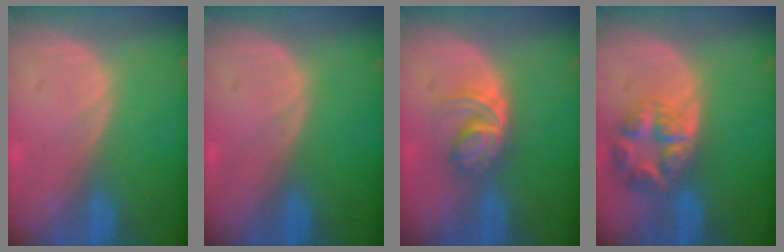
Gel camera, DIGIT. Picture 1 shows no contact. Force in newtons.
{"total": 0.0}
{"total": 5.9, "press": 5.1, "slide": 3.0}
{"total": 7.6, "press": 6.8, "slide": 3.5}